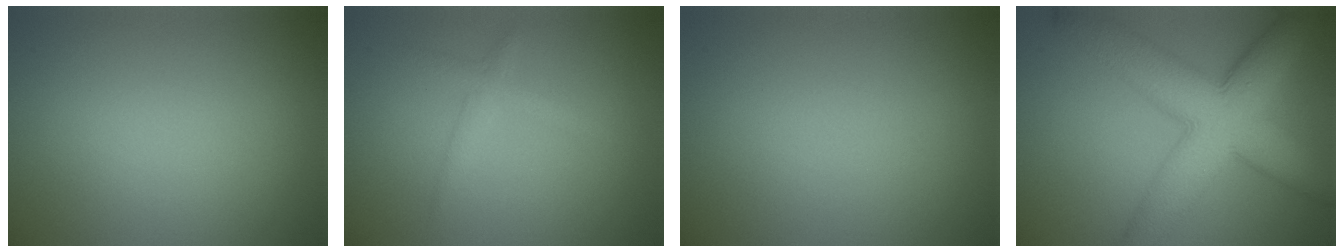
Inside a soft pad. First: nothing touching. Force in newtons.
{"total": 1.7, "press": 1.7, "slide": 0.0}
{"total": 0.0}
{"total": 10.8, "press": 10.8, "slide": 0.2}